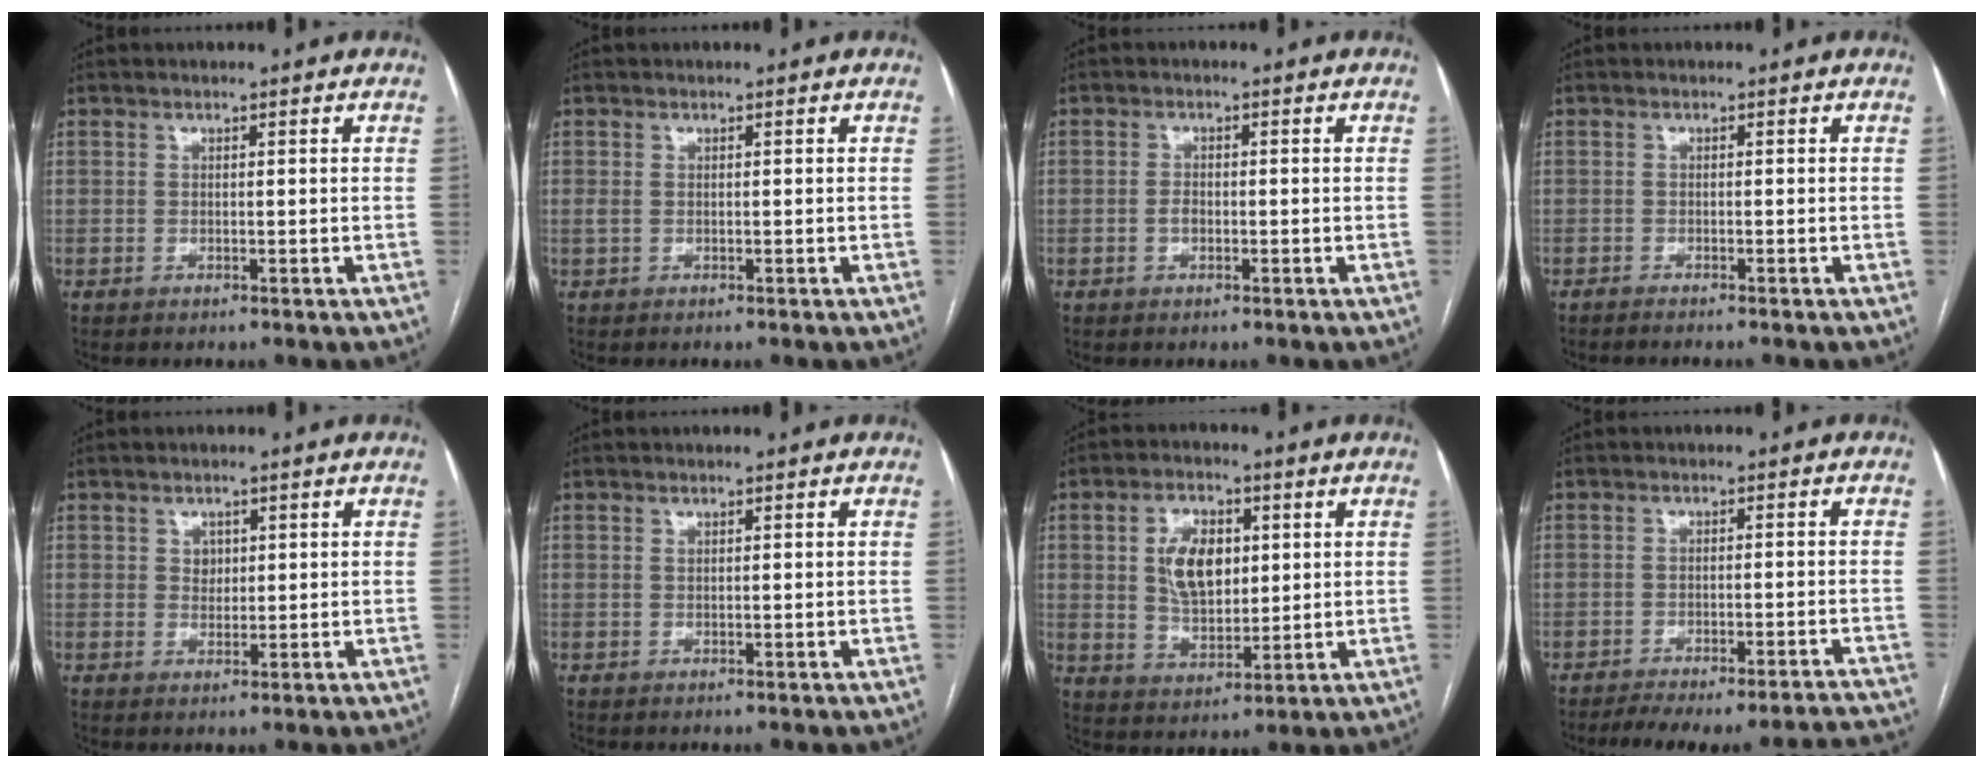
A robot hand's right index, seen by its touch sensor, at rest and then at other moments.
{"total": 0.6, "force": [0.0, 0.4, 0.4], "torque": [-0.012, 0.000, 0.000]}
{"total": 1.5, "force": [-0.4, 0.8, 1.1], "torque": [-0.019, 0.003, -0.006]}
{"total": 2.6, "force": [-2.2, -0.1, 1.2], "torque": [-0.014, 0.000, -0.028]}
{"total": 2.1, "force": [0.7, 1.7, 0.9], "torque": [-0.014, 0.000, 0.012]}
{"total": 0.0}
{"total": 8.9, "force": [2.1, 5.2, 6.9], "torque": [-0.131, 0.010, 0.045]}
{"total": 14.7, "force": [-14.0, 0.9, 4.4], "torque": [-0.037, 0.010, -0.175]}